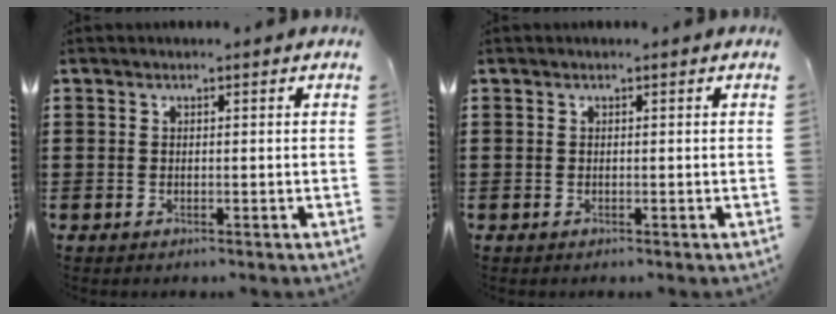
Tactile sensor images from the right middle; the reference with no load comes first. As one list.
[{"total": 0.0}]